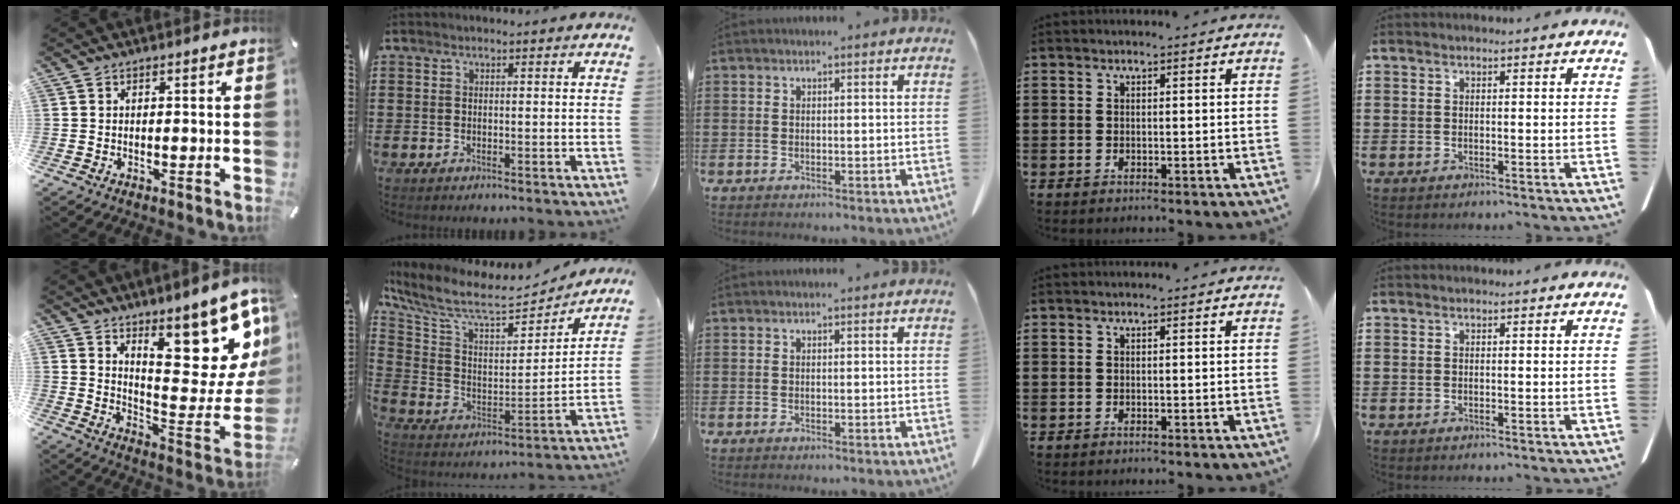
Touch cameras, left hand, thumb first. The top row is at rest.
{"thumb": {"total": 20.9, "force": [13.0, 7.5, 14.6], "torque": [-0.175, -0.112, 0.208]}, "index": {"total": 9.0, "force": [7.6, 2.0, 4.5], "torque": [-0.123, -0.050, 0.127]}}